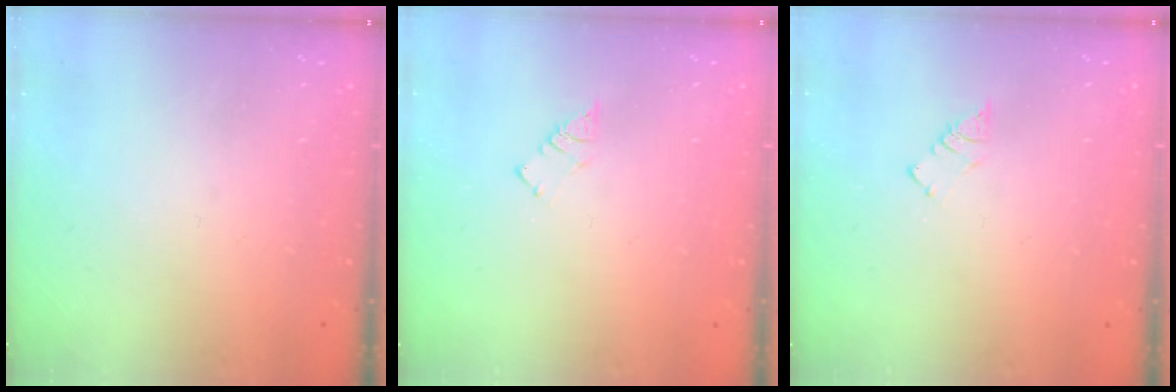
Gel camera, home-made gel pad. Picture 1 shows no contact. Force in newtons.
{"total": 2.6, "press": 2.6, "slide": 0.3}
{"total": 2.6, "press": 2.6, "slide": 0.3}